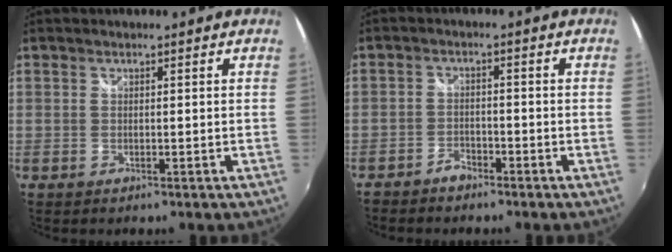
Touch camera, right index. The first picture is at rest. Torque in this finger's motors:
{"motor_torque": [0.44, -0.38, -0.02, 0.00]}